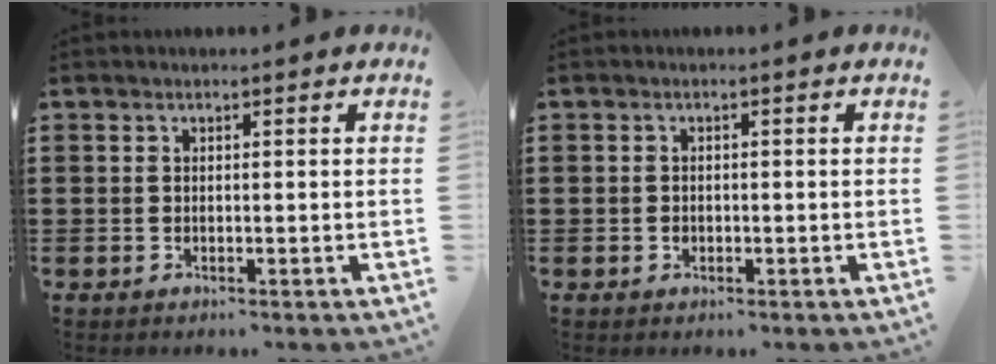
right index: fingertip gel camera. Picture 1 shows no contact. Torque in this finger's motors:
{"motor_torque": [1.18, 0.96, 0.27, 0.05]}